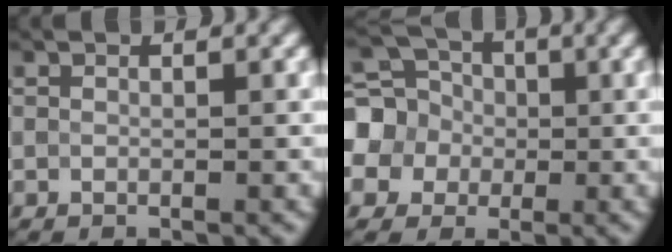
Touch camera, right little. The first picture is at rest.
{"total": 7.7, "force": [-0.4, 7.0, 3.1], "torque": [-0.087, 0.007, -0.041]}